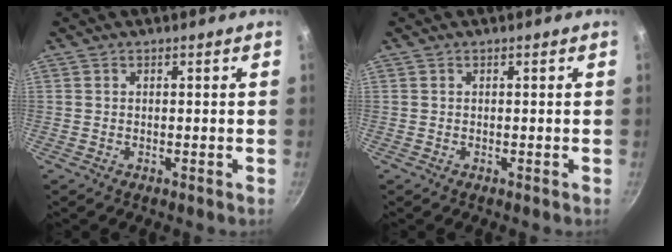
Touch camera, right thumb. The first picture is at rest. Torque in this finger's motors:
{"motor_torque": [0.02, 0.02, 0.00, 0.01, 0.02]}